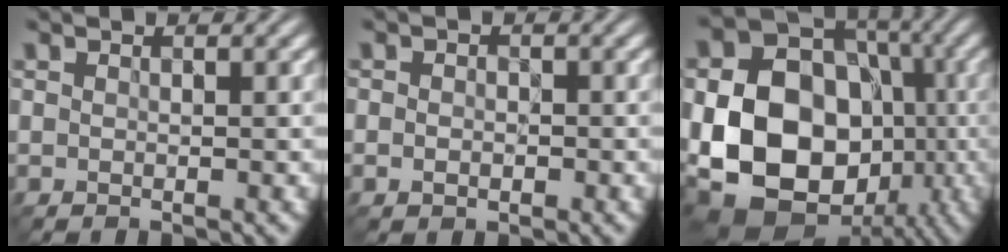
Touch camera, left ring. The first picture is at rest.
{"total": 1.3, "force": [-0.4, 1.0, 0.8], "torque": [-0.010, -0.001, -0.006]}
{"total": 16.8, "force": [-3.5, 12.7, 10.4], "torque": [-0.185, -0.010, -0.058]}